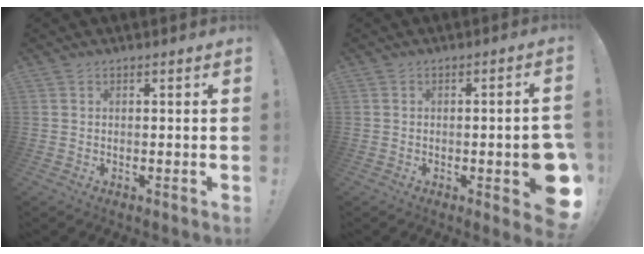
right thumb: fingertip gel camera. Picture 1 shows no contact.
{"total": 8.2, "force": [-2.3, 2.5, 7.5], "torque": [-0.081, -0.002, -0.030]}